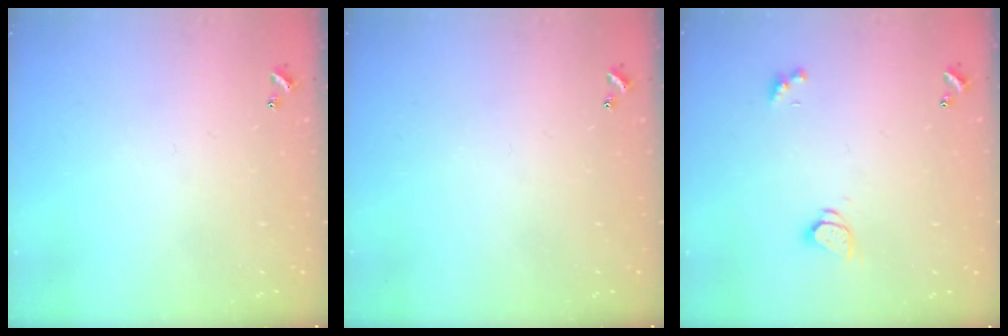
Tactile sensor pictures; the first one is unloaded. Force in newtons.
{"total": 0.0}
{"total": 1.8, "press": 1.8, "slide": 0.3}